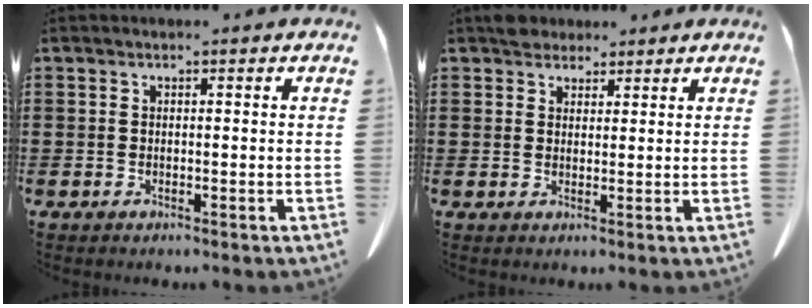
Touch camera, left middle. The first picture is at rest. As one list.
[{"total": 3.1, "force": [2.7, 1.5, 0.5], "torque": [-0.009, 0.002, 0.052]}]